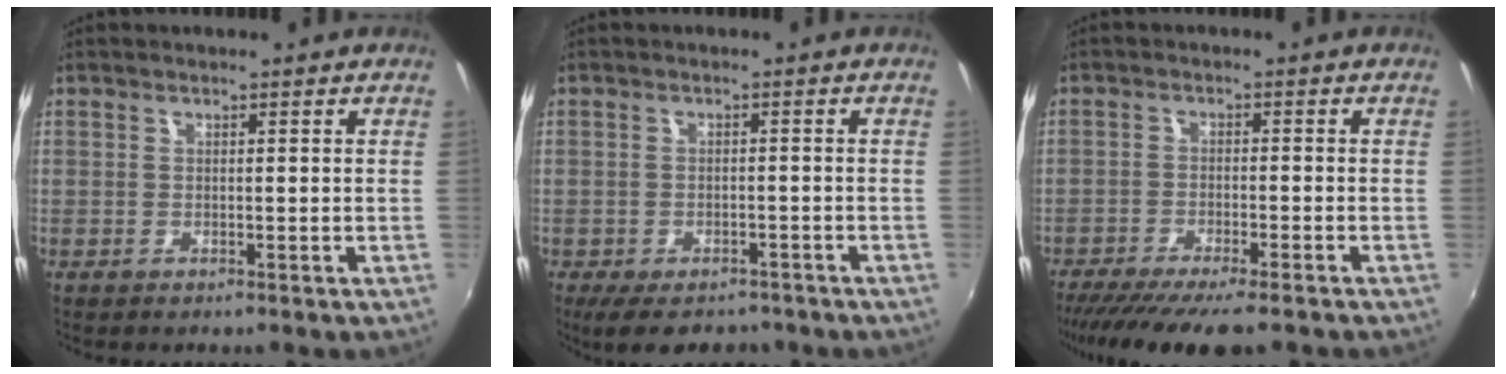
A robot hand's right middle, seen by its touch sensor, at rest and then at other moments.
{"total": 8.0, "force": [-6.3, 3.3, 3.5], "torque": [-0.075, -0.021, -0.092]}
{"total": 12.1, "force": [-10.1, 1.3, 6.5], "torque": [-0.136, -0.043, -0.162]}